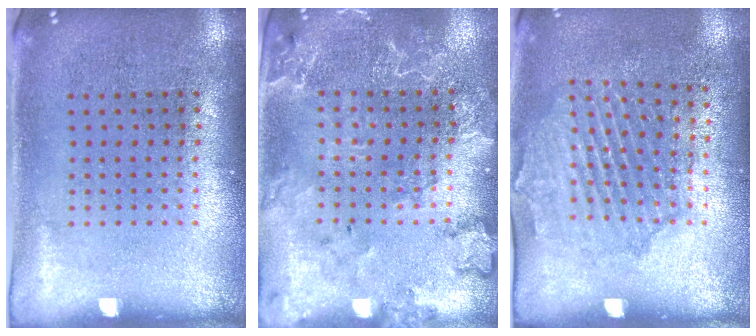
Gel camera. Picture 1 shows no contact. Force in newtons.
{"total": 2.2, "press": 2.1, "slide": 0.5}
{"total": 1.6, "press": 1.5, "slide": 0.4}